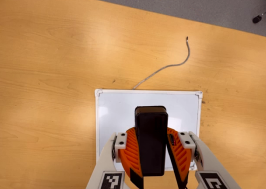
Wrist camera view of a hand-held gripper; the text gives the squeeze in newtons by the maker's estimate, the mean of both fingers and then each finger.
{"total": 11.2, "left": 10.3, "right": 12.1}